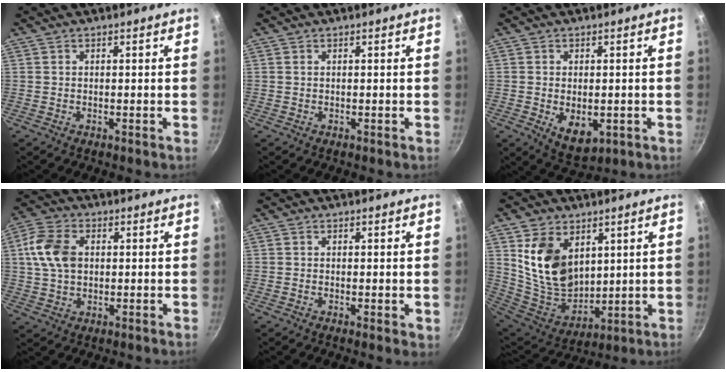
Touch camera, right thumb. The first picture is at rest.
{"total": 0.0}
{"total": 7.0, "force": [-1.3, 4.3, 5.4], "torque": [-0.072, -0.012, -0.006]}
{"total": 9.8, "force": [1.6, 6.7, 7.0], "torque": [-0.127, 0.012, 0.023]}
{"total": 1.7, "force": [-0.1, 0.7, 1.6], "torque": [-0.021, -0.006, -0.003]}
{"total": 15.5, "force": [5.5, 10.9, 9.5], "torque": [-0.143, -0.047, 0.124]}